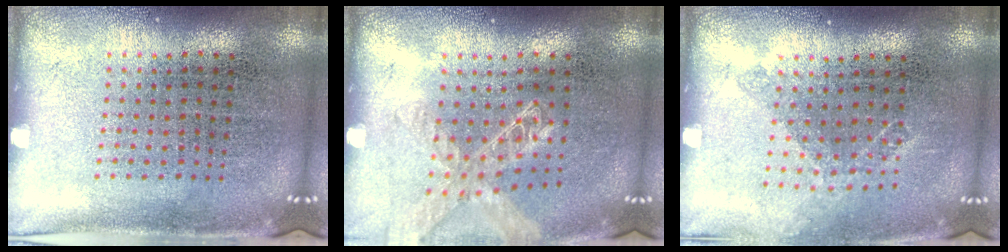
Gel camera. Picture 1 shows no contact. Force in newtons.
{"total": 1.4, "press": 1.4, "slide": 0.1}
{"total": 1.2, "press": 0.9, "slide": 0.7}